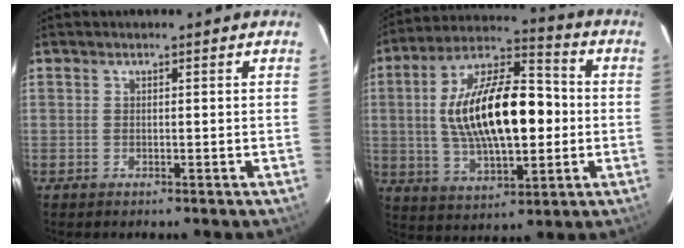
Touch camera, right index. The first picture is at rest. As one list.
[{"total": 21.0, "force": [0.0, 9.4, 18.8], "torque": [-0.343, 0.018, 0.003]}]